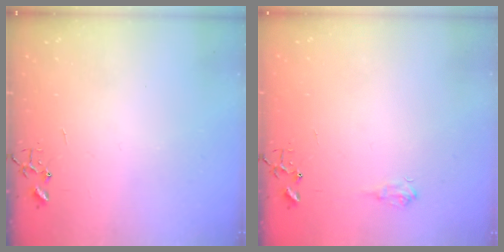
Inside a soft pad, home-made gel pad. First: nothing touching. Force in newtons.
{"total": 6.2, "press": 6.1, "slide": 0.8}